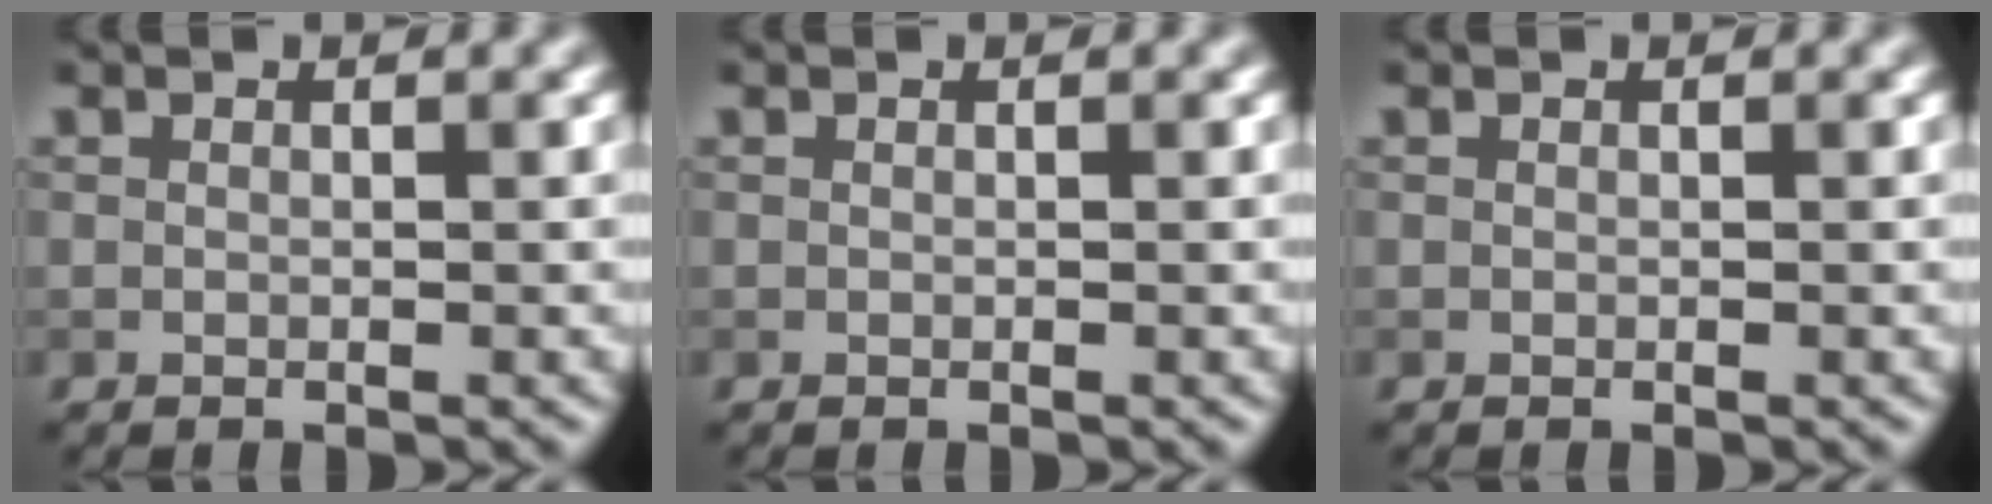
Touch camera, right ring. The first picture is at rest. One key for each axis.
{"total": 0.0}
{"total": 0.0}